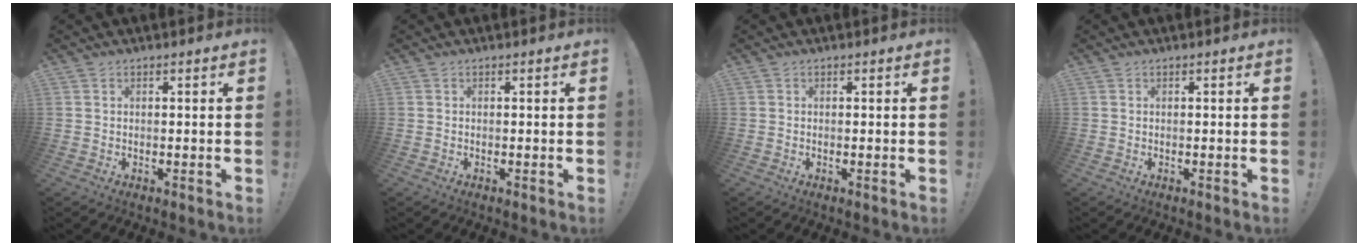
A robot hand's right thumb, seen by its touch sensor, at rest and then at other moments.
{"total": 0.0}
{"total": 0.0}
{"total": 0.0}